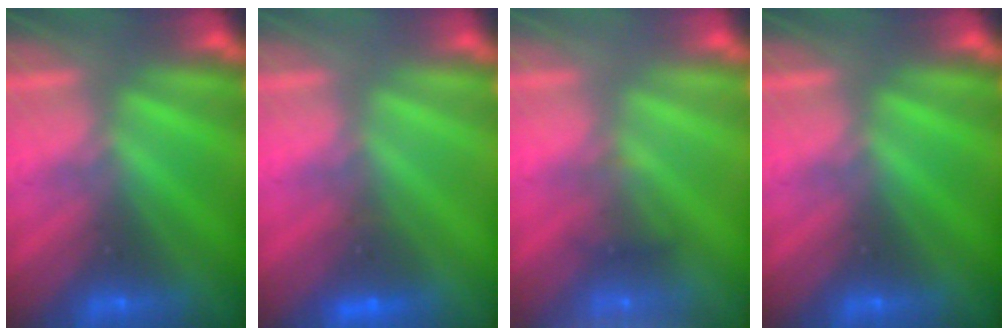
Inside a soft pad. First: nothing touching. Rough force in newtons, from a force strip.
{"total": 1.7}
{"total": 7.6}
{"total": 0.0}